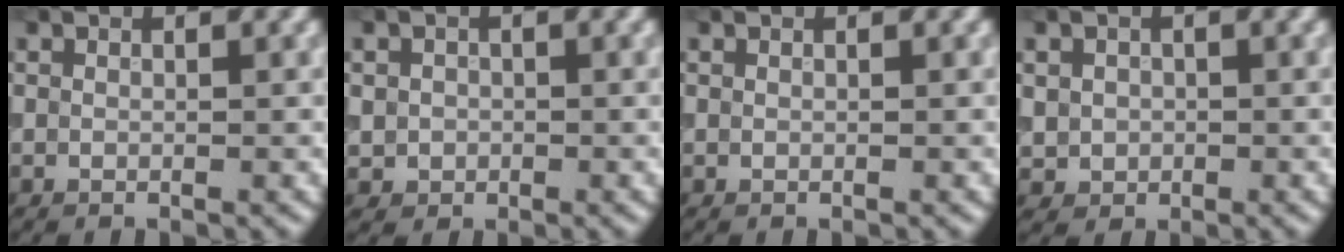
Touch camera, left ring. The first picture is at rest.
{"total": 1.5, "force": [-0.1, 1.5, 0.4], "torque": [0.003, -0.004, -0.002]}
{"total": 0.0}
{"total": 1.8, "force": [0.0, 1.7, 0.6], "torque": [-0.007, -0.004, 0.001]}